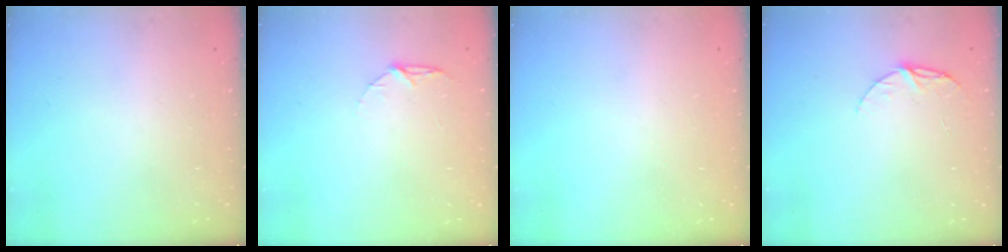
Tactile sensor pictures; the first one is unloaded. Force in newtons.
{"total": 4.4, "press": 4.4, "slide": 0.5}
{"total": 0.0}
{"total": 7.6, "press": 7.6, "slide": 0.6}